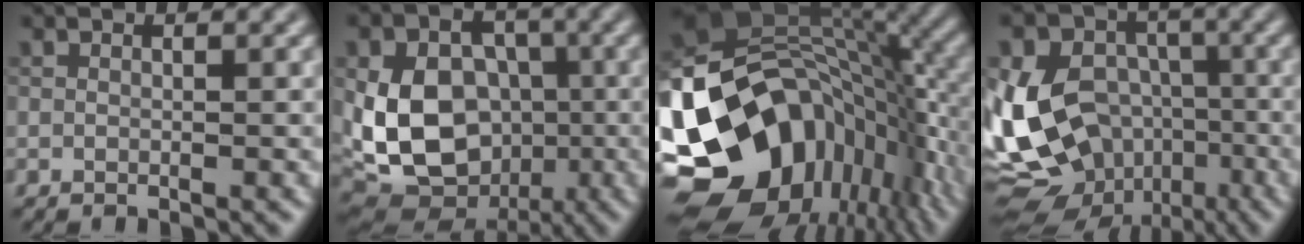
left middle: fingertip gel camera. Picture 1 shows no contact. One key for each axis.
{"total": 12.5, "fx": -1.2, "fy": 9.8, "fz": 7.7, "tx": -0.140, "ty": -0.001, "tz": -0.029}
{"total": 18.8, "fx": -6.6, "fy": 12.9, "fz": 12.0, "tx": -0.248, "ty": -0.013, "tz": -0.122}
{"total": 16.8, "fx": -2.1, "fy": 13.7, "fz": 9.4, "tx": -0.210, "ty": 0.008, "tz": -0.037}